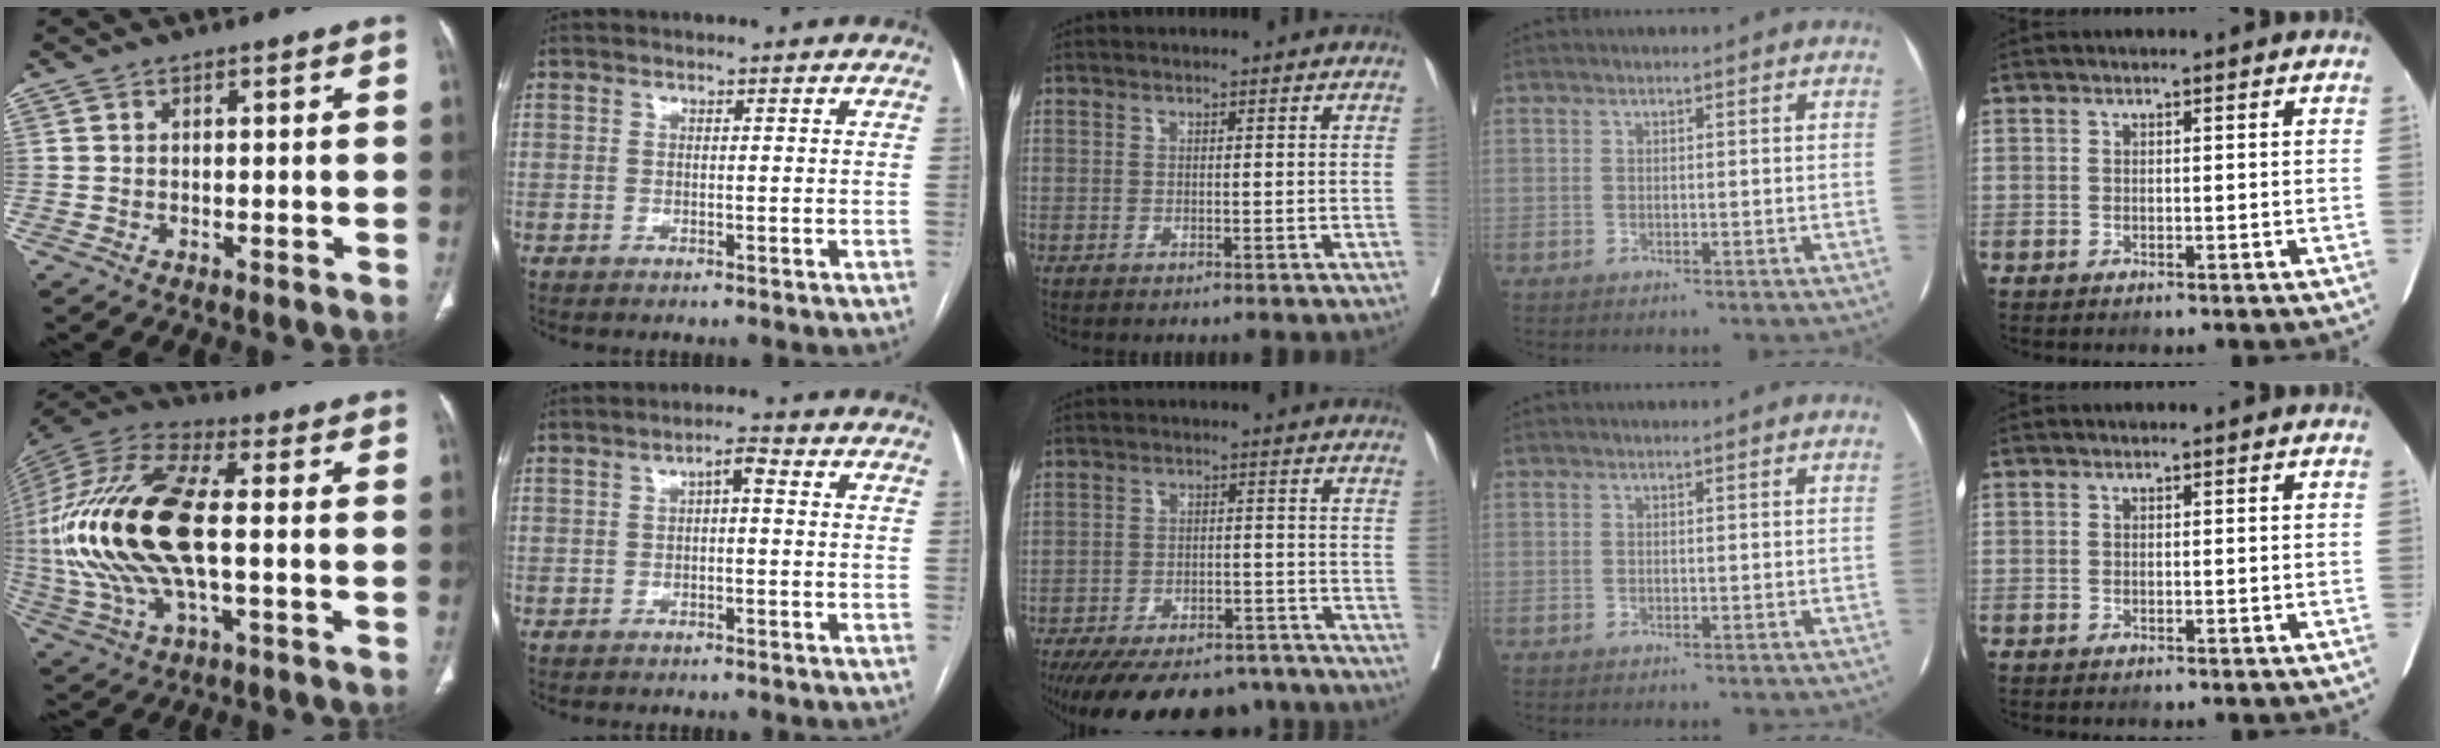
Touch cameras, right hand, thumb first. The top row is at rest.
{"thumb": {"total": 25.5, "force": [-0.6, 10.7, 23.1], "torque": [-0.527, 0.011, -0.009]}, "index": {"total": 2.5, "force": [0.2, 0.7, 2.4], "torque": [-0.039, 0.012, 0.002]}, "middle": {"total": 22.1, "force": [-18.2, 8.5, 9.1], "torque": [-0.166, -0.011, -0.244]}}